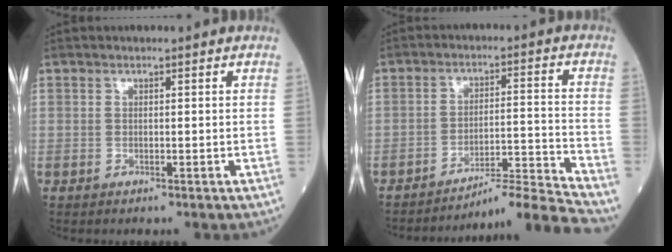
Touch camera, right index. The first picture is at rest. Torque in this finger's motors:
{"motor_torque": [-0.30, -0.38, 0.01, 0.01]}